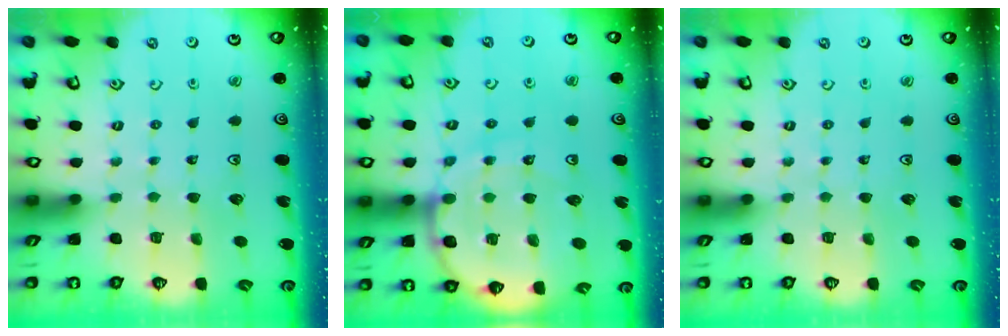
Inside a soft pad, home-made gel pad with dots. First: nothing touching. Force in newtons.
{"total": 15.2, "press": 14.9, "slide": 3.1}
{"total": 0.0}